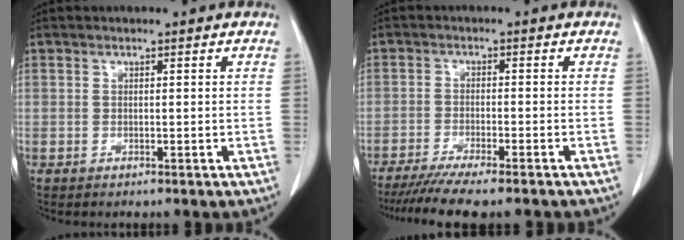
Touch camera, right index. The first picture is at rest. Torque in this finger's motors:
{"motor_torque": [0.60, -0.59, 0.46, 0.14]}